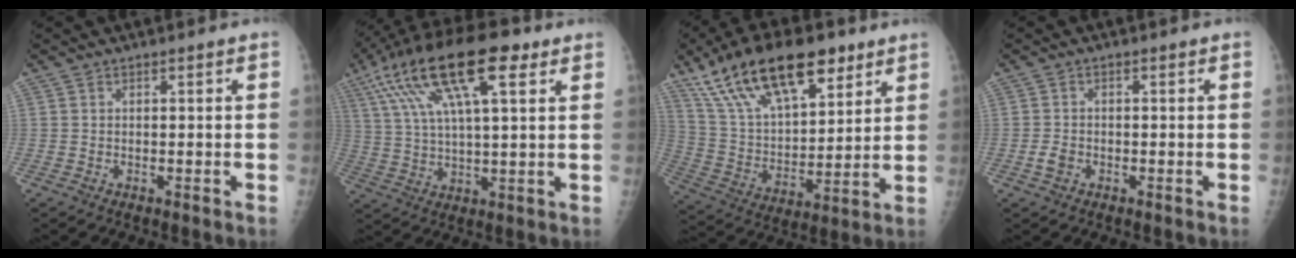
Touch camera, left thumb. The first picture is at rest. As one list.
[{"total": 20.0, "force": [9.4, 6.7, 16.4], "torque": [-0.306, 0.014, 0.162]}, {"total": 23.1, "force": [14.1, 10.2, 15.2], "torque": [-0.237, -0.031, 0.258]}, {"total": 2.2, "force": [-0.8, 1.6, 1.2], "torque": [-0.020, 0.002, -0.016]}]